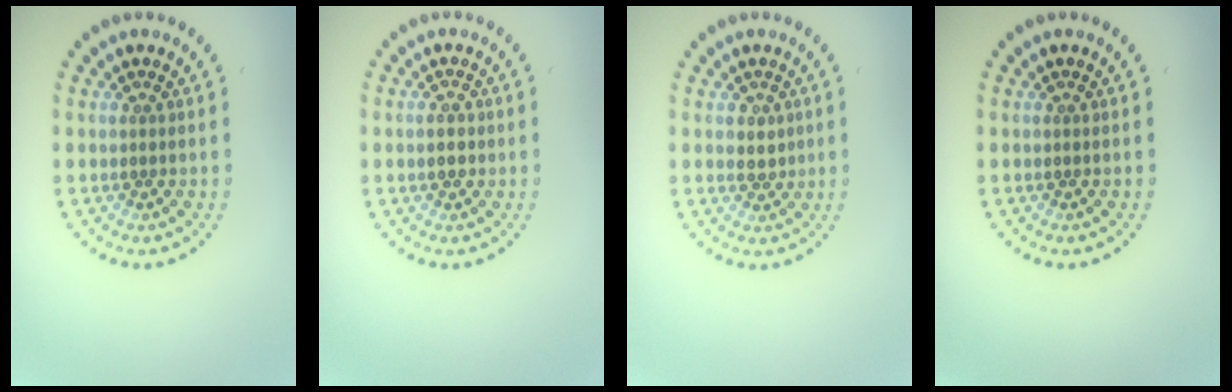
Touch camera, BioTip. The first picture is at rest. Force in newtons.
{"total": 1.4, "press": 1.4, "slide": 0.1}
{"total": 1.4, "press": 1.2, "slide": 0.6}
{"total": 0.0}